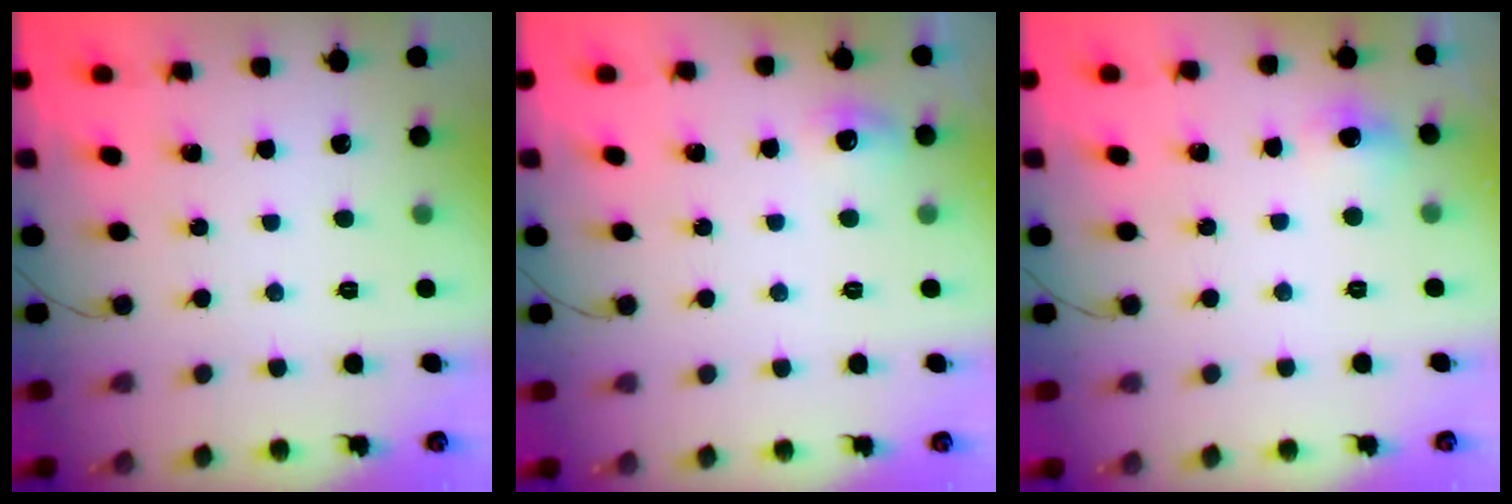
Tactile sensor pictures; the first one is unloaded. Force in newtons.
{"total": 5.3, "press": 5.0, "slide": 1.7}
{"total": 8.3, "press": 4.8, "slide": 6.8}